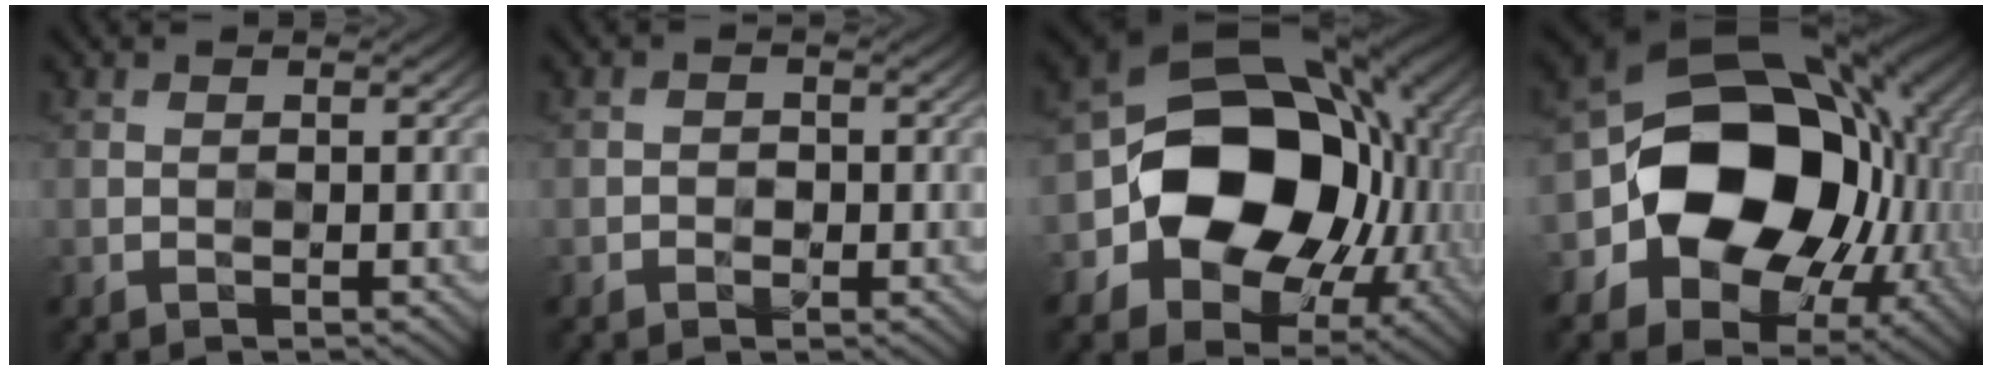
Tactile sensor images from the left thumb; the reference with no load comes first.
{"total": 1.3, "force": [-0.6, 1.1, 0.1], "torque": [0.002, -0.003, -0.012]}
{"total": 17.1, "force": [-1.8, 13.4, 10.6], "torque": [-0.161, -0.031, -0.027]}
{"total": 19.1, "force": [-1.4, 14.9, 11.8], "torque": [-0.208, -0.038, -0.009]}